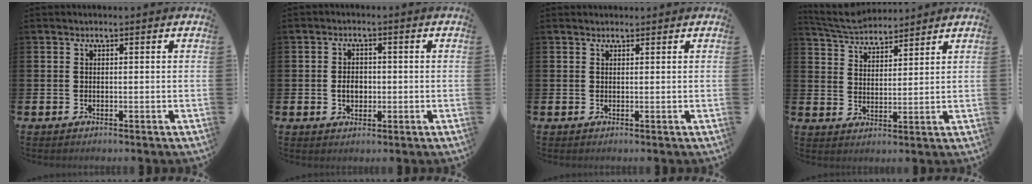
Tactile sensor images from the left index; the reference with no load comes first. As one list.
[{"total": 2.8, "force": [-0.3, 2.1, 1.8], "torque": [-0.020, 0.000, -0.012]}, {"total": 0.8, "force": [0.8, 0.2, 0.1], "torque": [0.007, -0.002, 0.012]}, {"total": 5.4, "force": [5.3, 0.9, 0.6], "torque": [-0.037, -0.023, 0.097]}]